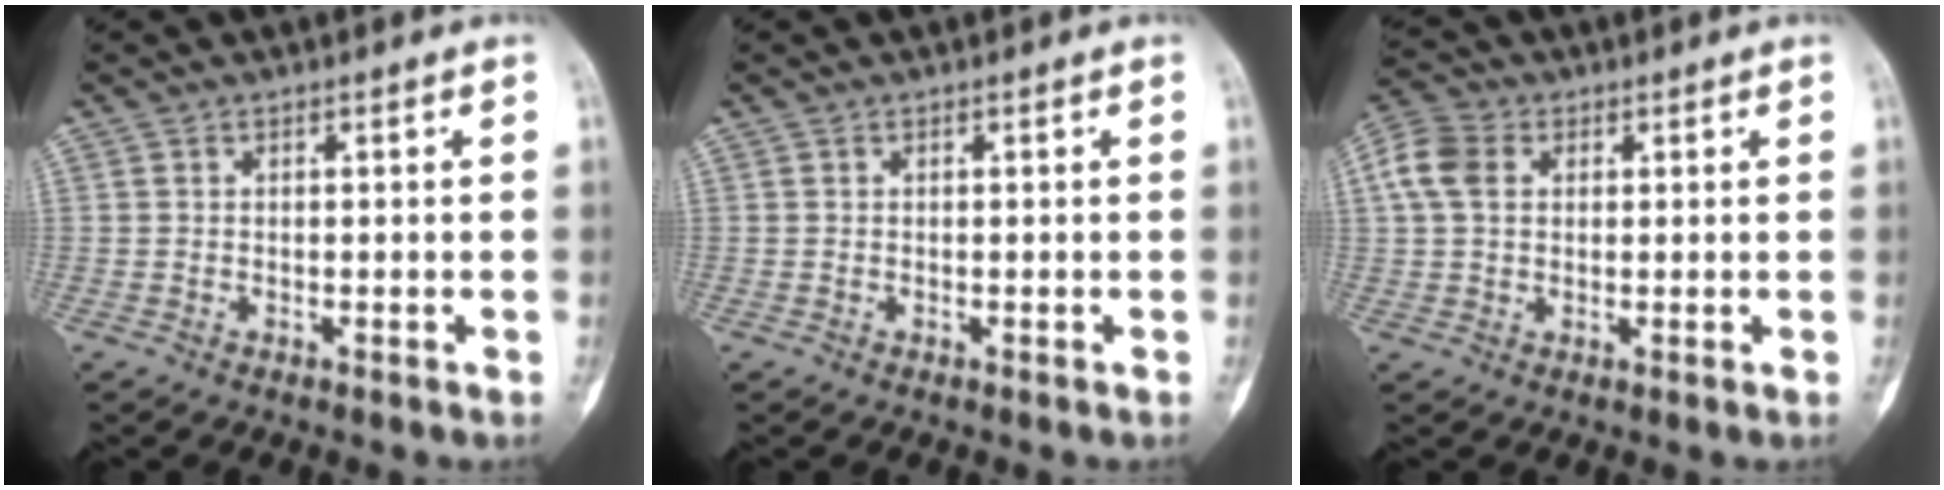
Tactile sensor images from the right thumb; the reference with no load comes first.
{"total": 0.0}
{"total": 7.5, "force": [1.9, 5.6, 4.6], "torque": [-0.098, 0.015, 0.029]}